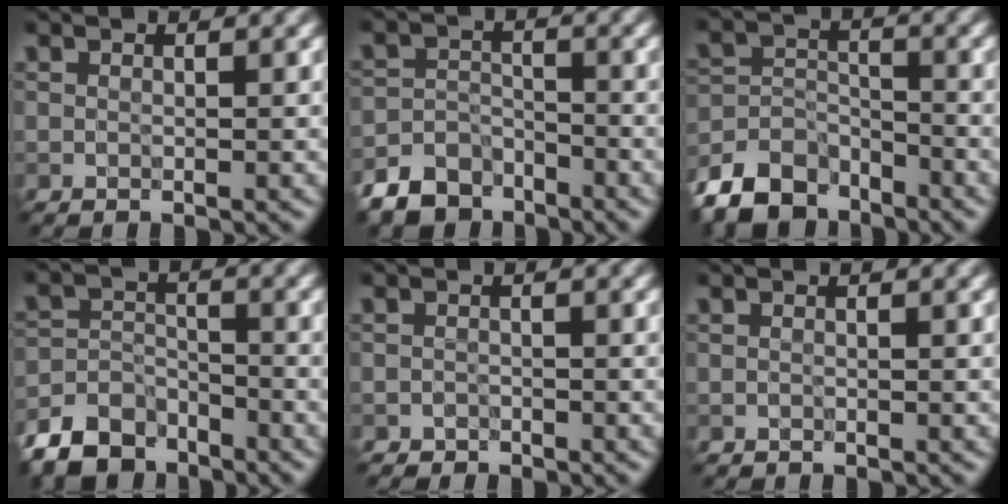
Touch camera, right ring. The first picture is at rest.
{"total": 5.2, "force": [-4.1, 2.9, 1.0], "torque": [-0.010, -0.008, -0.072]}
{"total": 6.8, "force": [-5.4, 3.6, 2.1], "torque": [-0.028, -0.007, -0.101]}
{"total": 5.6, "force": [-4.5, 2.9, 1.5], "torque": [-0.021, -0.011, -0.083]}
{"total": 0.9, "force": [-0.7, 0.5, -0.1], "torque": [0.009, 0.001, -0.012]}
{"total": 0.0}